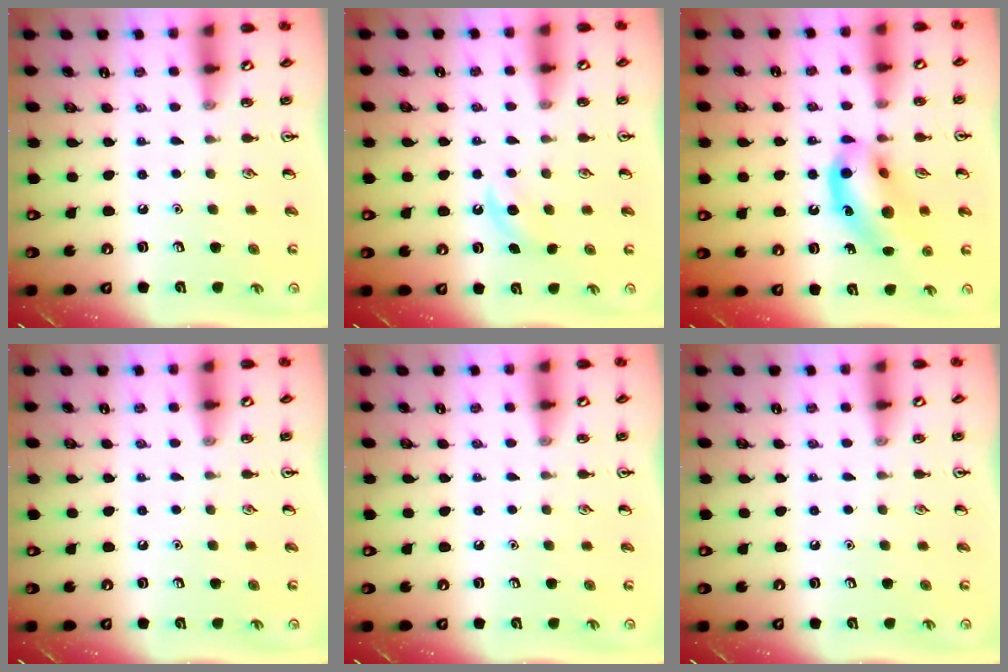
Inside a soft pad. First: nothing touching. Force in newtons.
{"total": 5.6, "press": 5.3, "slide": 1.9}
{"total": 14.3, "press": 13.9, "slide": 3.3}
{"total": 0.0}
{"total": 0.0}
{"total": 0.0}